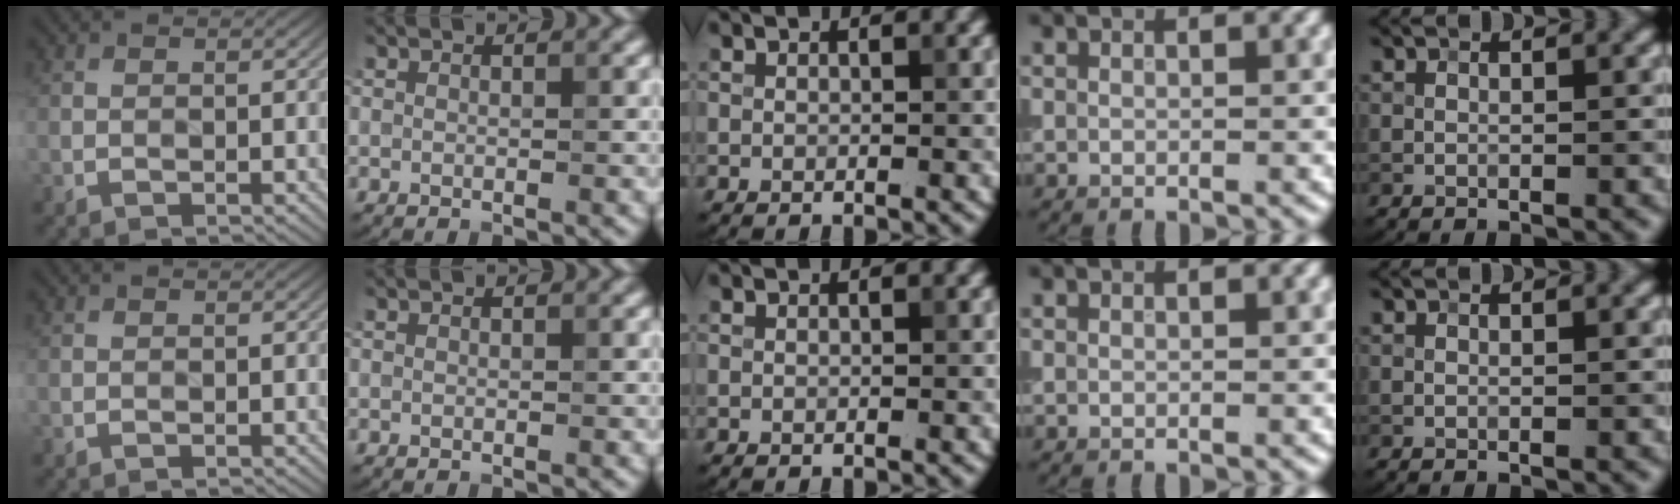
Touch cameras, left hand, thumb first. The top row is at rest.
{}